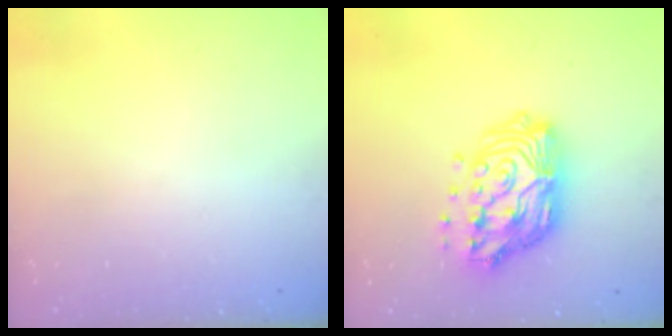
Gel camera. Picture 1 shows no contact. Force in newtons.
{"total": 19.1, "press": 19.0, "slide": 1.5}